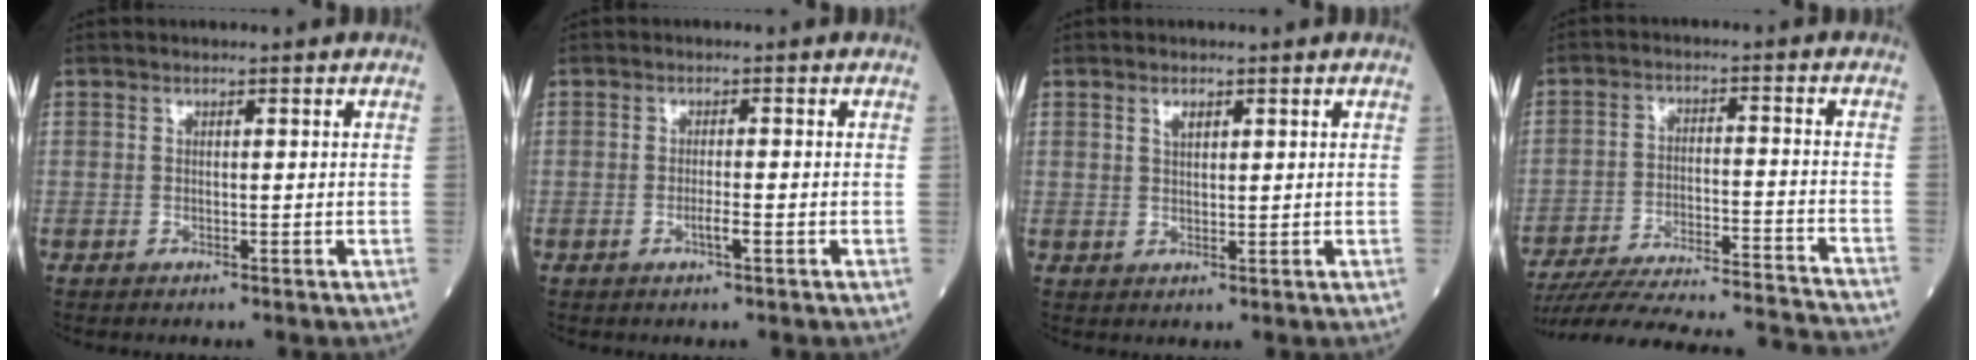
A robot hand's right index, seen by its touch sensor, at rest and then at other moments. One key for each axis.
{"total": 1.7, "fx": -0.7, "fy": 0.0, "fz": 1.6, "tx": -0.030, "ty": -0.002, "tz": -0.014}
{"total": 1.5, "fx": 0.9, "fy": 0.5, "fz": 1.1, "tx": -0.025, "ty": -0.002, "tz": 0.019}
{"total": 26.1, "fx": -24.7, "fy": 0.5, "fz": 8.6, "tx": -0.120, "ty": -0.033, "tz": -0.346}